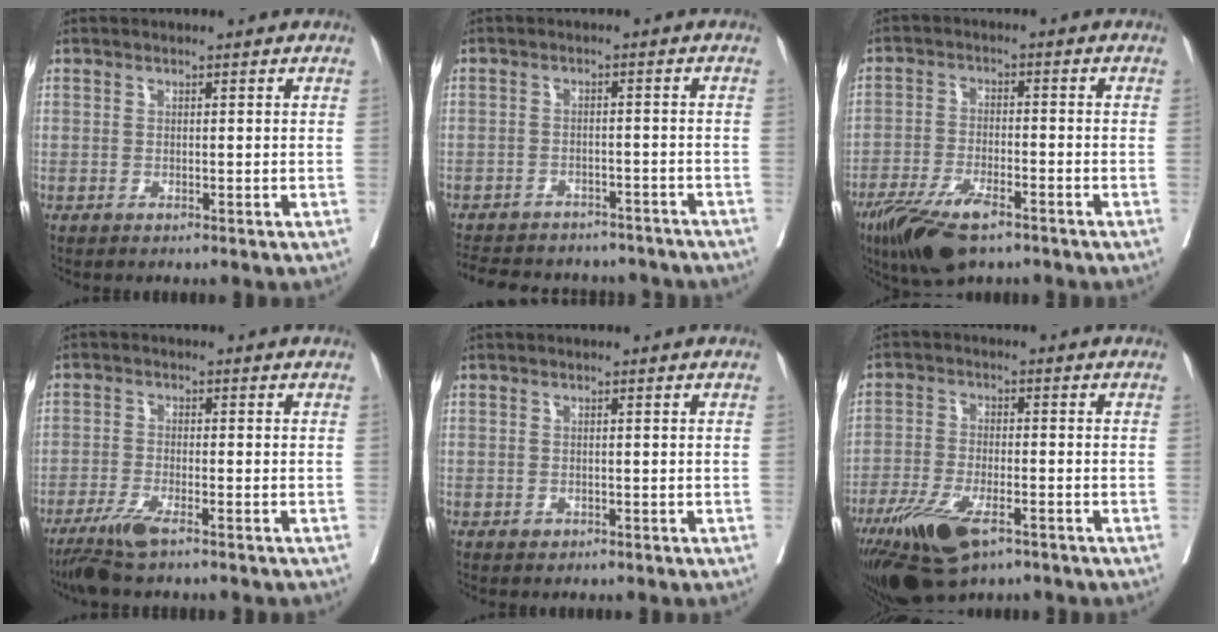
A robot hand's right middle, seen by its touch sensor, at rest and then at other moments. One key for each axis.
{"total": 19.2, "fx": -16.8, "fy": 6.7, "fz": 6.4, "tx": -0.164, "ty": -0.009, "tz": -0.207}
{"total": 10.0, "fx": -6.7, "fy": 2.8, "fz": 6.8, "tx": -0.128, "ty": -0.018, "tz": -0.118}
{"total": 6.8, "fx": -5.0, "fy": 0.8, "fz": 4.5, "tx": -0.080, "ty": -0.017, "tz": -0.084}
{"total": 0.6, "fx": -0.2, "fy": 0.5, "fz": 0.2, "tx": -0.005, "ty": 0.001, "tz": 0.000}
{"total": 12.3, "fx": -7.4, "fy": 4.2, "fz": 8.8, "tx": -0.167, "ty": -0.023, "tz": -0.128}